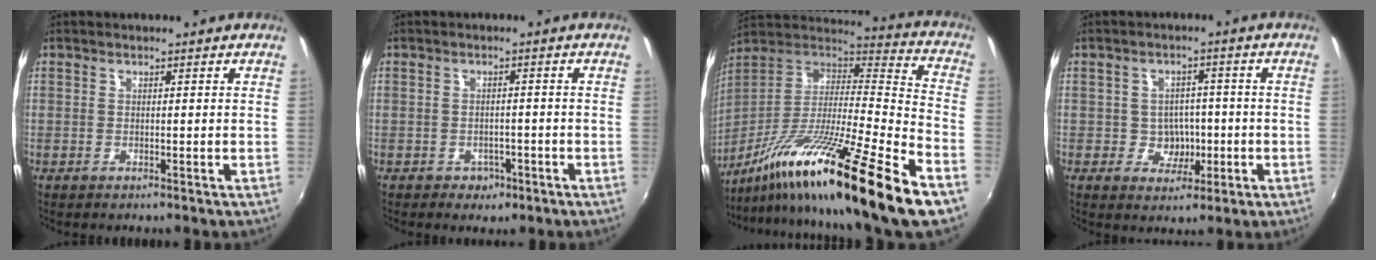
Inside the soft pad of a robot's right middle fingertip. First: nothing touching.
{"total": 3.6, "force": [-2.0, 2.7, 1.2], "torque": [-0.030, -0.004, -0.024]}
{"total": 27.4, "force": [-16.5, 0.1, 21.9], "torque": [-0.336, -0.049, -0.286]}
{"total": 5.1, "force": [-1.1, 4.6, 1.9], "torque": [-0.035, 0.010, -0.008]}